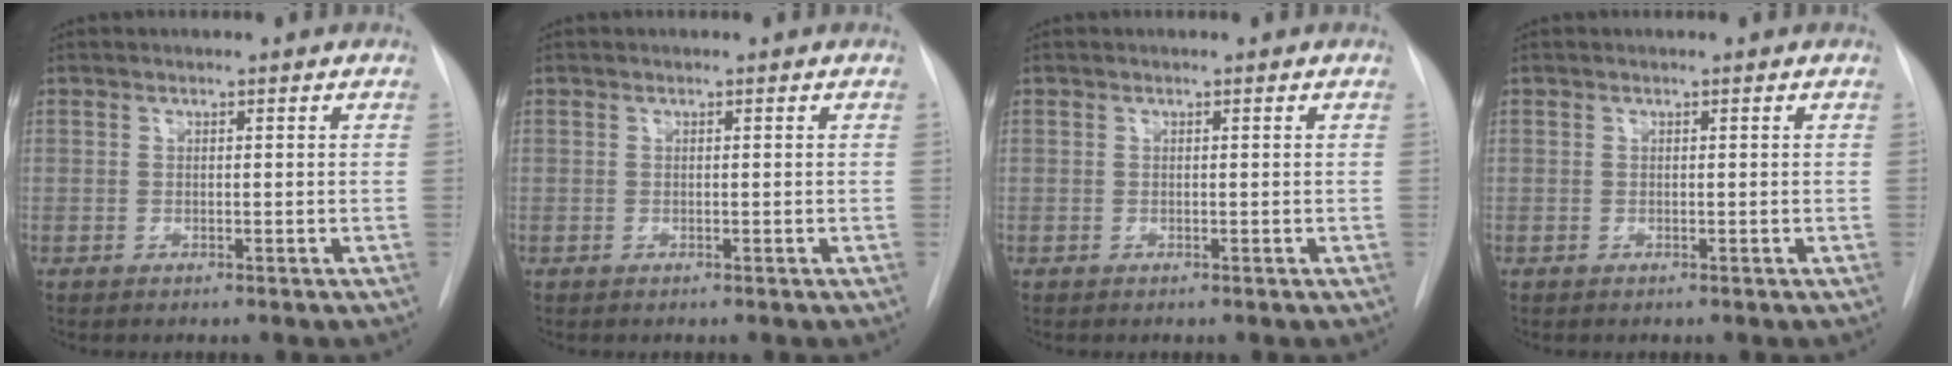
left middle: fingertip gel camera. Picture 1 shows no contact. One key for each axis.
{"total": 0.0}
{"total": 0.0}
{"total": 0.0}